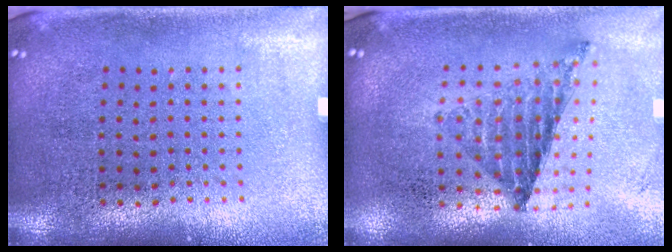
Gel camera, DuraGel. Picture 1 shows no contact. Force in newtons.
{"total": 0.8, "press": 0.8, "slide": 0.1}